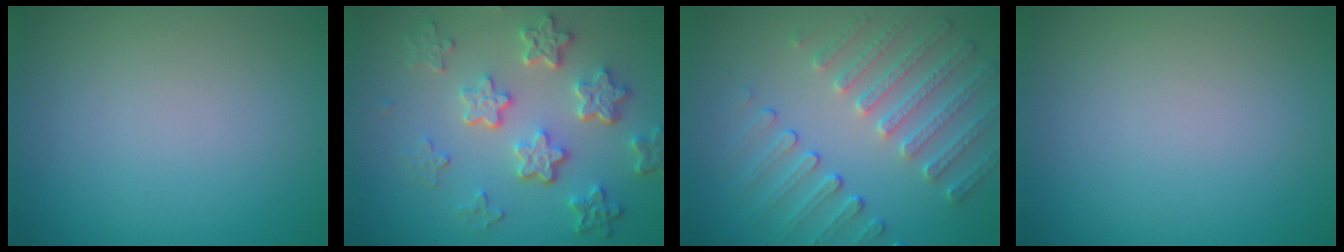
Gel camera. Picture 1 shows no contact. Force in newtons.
{"total": 6.0, "press": 4.4, "slide": 4.0}
{"total": 5.0, "press": 3.8, "slide": 3.3}
{"total": 0.0}